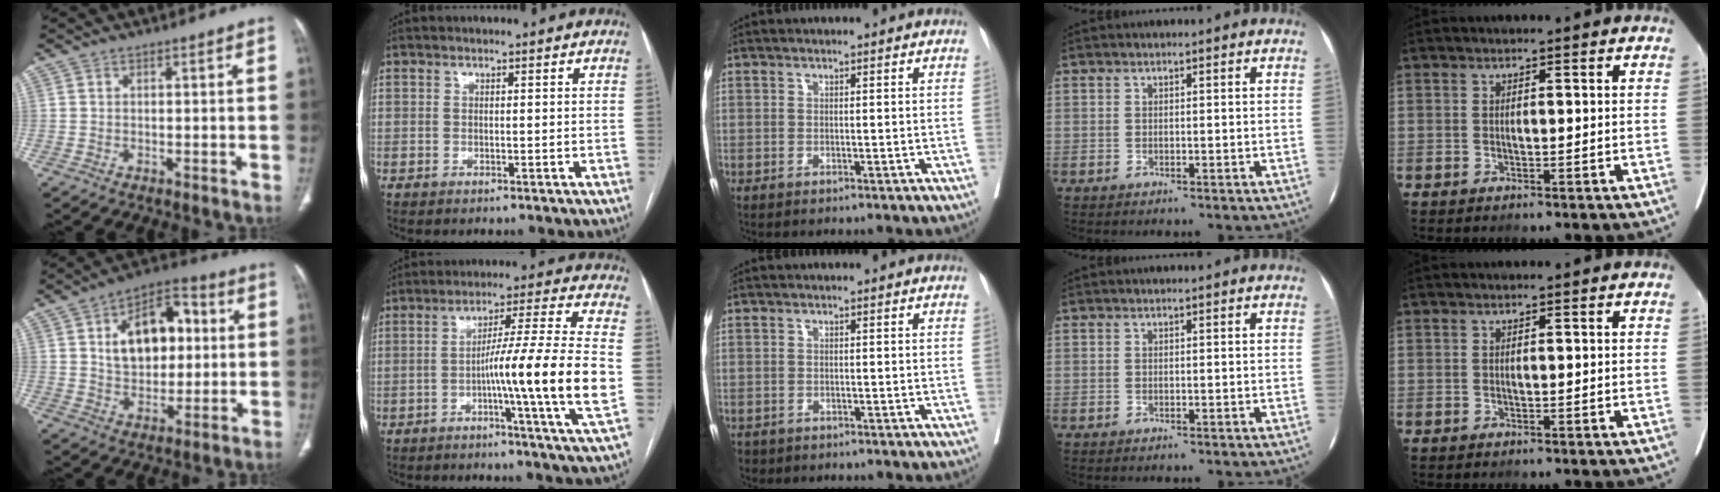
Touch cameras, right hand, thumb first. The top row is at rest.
{"thumb": {"total": 15.7, "force": [3.0, 9.9, 11.8], "torque": [-0.146, 0.015, 0.045]}, "index": {"total": 14.1, "force": [-2.5, -2.1, 13.7], "torque": [-0.219, -0.007, -0.050]}, "middle": {"total": 1.6, "force": [-1.2, 1.1, 0.2], "torque": [-0.006, 0.001, -0.018]}}